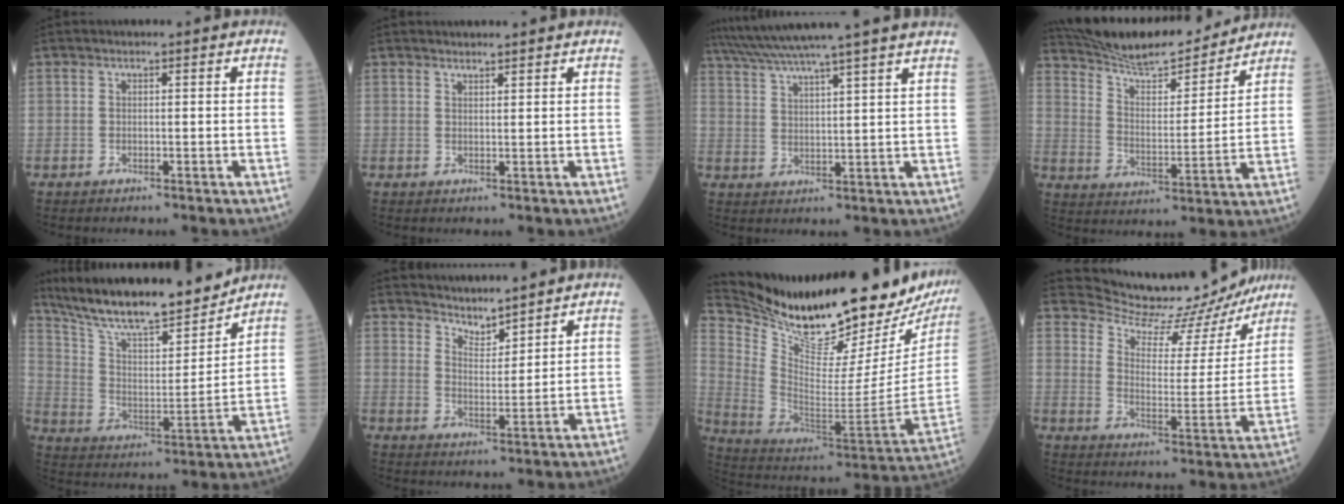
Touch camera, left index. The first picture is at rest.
{"total": 3.3, "force": [3.2, 0.2, 0.7], "torque": [-0.013, 0.014, 0.042]}
{"total": 15.8, "force": [13.7, -2.0, 7.5], "torque": [-0.135, 0.006, 0.196]}
{"total": 17.6, "force": [16.5, 2.2, 5.9], "torque": [-0.107, -0.001, 0.259]}
{"total": 19.0, "force": [16.8, 2.2, 8.6], "torque": [-0.157, -0.003, 0.282]}
{"total": 5.9, "force": [5.8, 0.9, 0.7], "torque": [-0.022, 0.011, 0.103]}
{"total": 30.5, "force": [26.2, 4.1, 15.1], "torque": [-0.270, -0.094, 0.387]}
{"total": 17.2, "force": [16.5, 3.8, 2.6], "torque": [-0.033, -0.027, 0.209]}